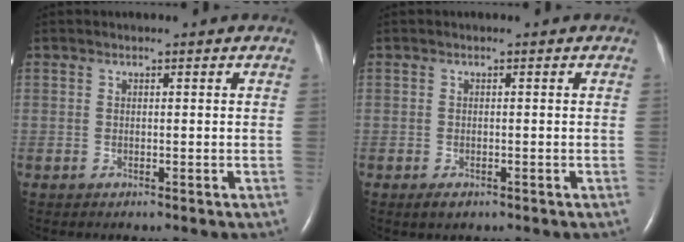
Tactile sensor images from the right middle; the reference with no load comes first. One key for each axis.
{"total": 1.3, "fx": -0.8, "fy": 0.7, "fz": 0.8, "tx": -0.017, "ty": -0.001, "tz": -0.008}